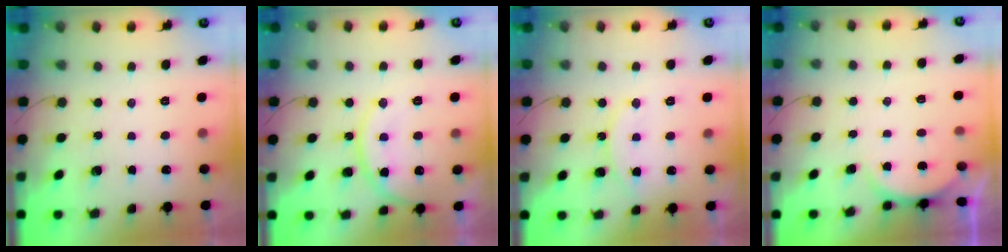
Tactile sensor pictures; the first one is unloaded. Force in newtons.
{"total": 13.6, "press": 13.5, "slide": 1.5}
{"total": 11.2, "press": 11.1, "slide": 1.3}
{"total": 2.2, "press": 2.1, "slide": 0.5}